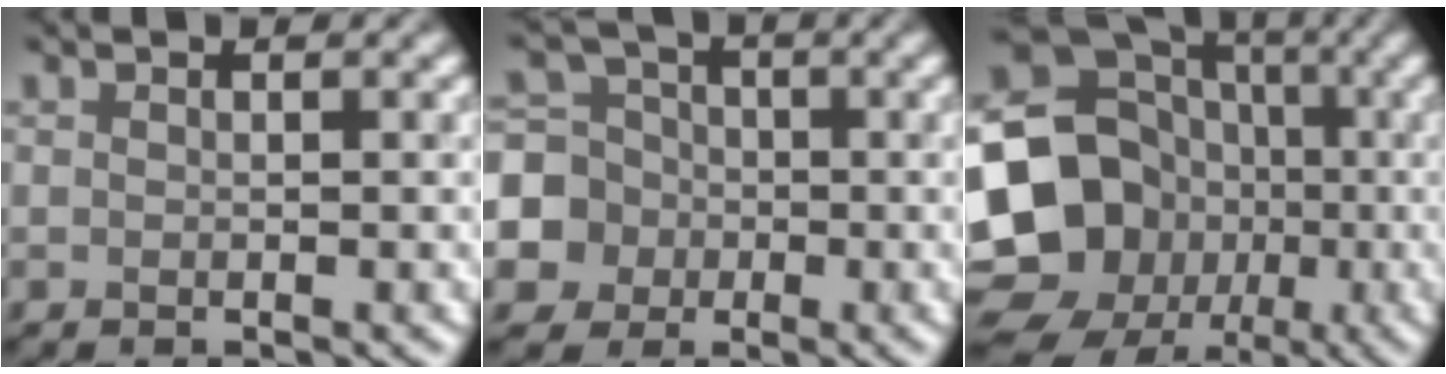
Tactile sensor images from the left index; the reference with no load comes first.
{"total": 7.3, "force": [-1.9, 6.9, 1.2], "torque": [-0.033, 0.004, -0.063]}
{"total": 18.4, "force": [-4.6, 16.2, 7.5], "torque": [-0.146, -0.003, -0.102]}